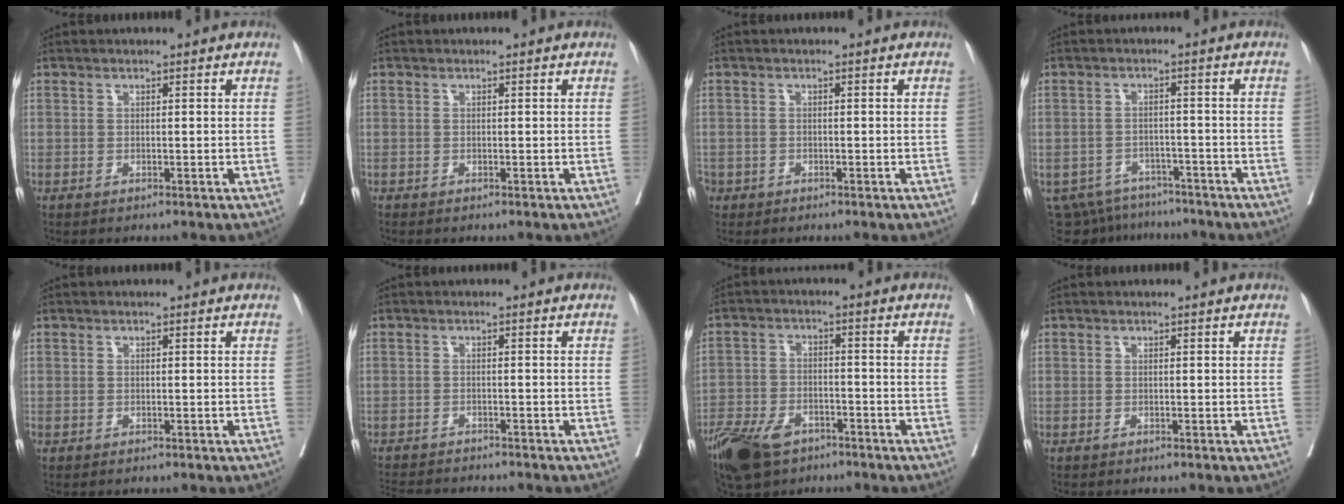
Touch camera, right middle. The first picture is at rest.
{"total": 0.0}
{"total": 1.9, "force": [-1.1, 1.5, 0.4], "torque": [-0.010, 0.000, -0.023]}
{"total": 10.7, "force": [-9.4, 4.8, 1.8], "torque": [-0.036, 0.005, -0.127]}
{"total": 0.0}
{"total": 8.8, "force": [-8.2, 1.3, 2.9], "torque": [-0.044, -0.009, -0.120]}
{"total": 11.1, "force": [-7.6, 5.6, 5.8], "torque": [-0.115, -0.011, -0.135]}
{"total": 0.0}